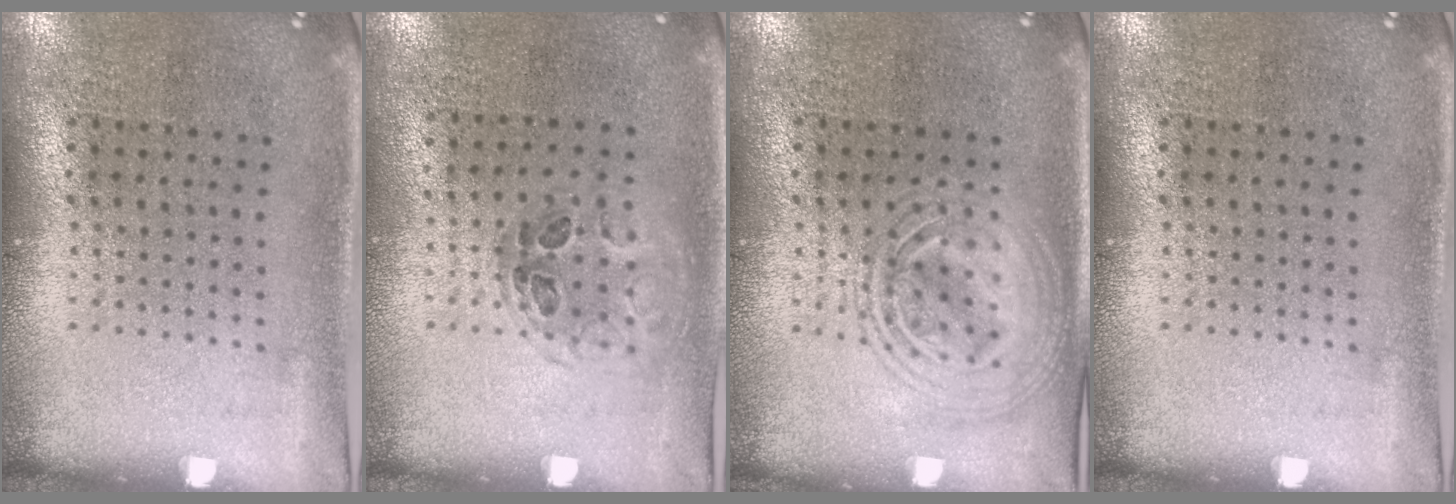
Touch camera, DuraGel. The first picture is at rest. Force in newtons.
{"total": 1.0, "press": 0.7, "slide": 0.6}
{"total": 2.9, "press": 2.9, "slide": 0.4}
{"total": 0.0}